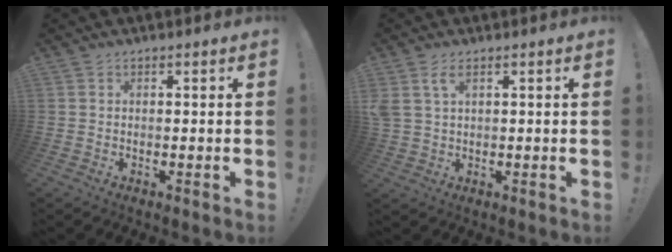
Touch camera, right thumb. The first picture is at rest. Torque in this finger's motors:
{"motor_torque": [0.11, 0.14, 1.17, 0.20, 0.07]}